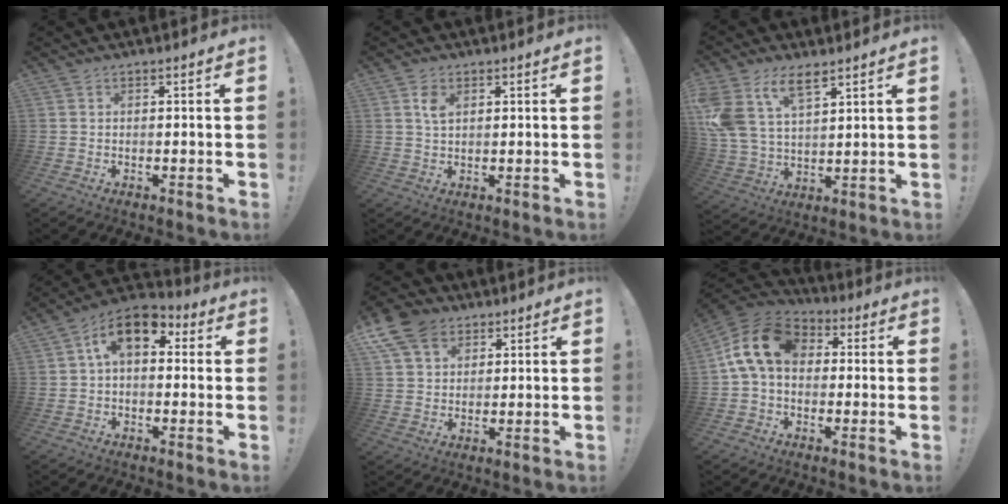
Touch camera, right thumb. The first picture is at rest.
{"total": 3.4, "force": [1.5, 1.8, 2.4], "torque": [-0.037, -0.004, 0.025]}
{"total": 12.6, "force": [7.7, 6.5, 7.6], "torque": [-0.166, -0.031, 0.147]}
{"total": 11.4, "force": [3.8, 6.6, 8.5], "torque": [-0.149, 0.004, 0.075]}
{"total": 11.6, "force": [6.5, 8.1, 5.2], "torque": [-0.098, -0.028, 0.127]}
{"total": 15.1, "force": [2.9, 10.5, 10.4], "torque": [-0.181, 0.016, 0.058]}